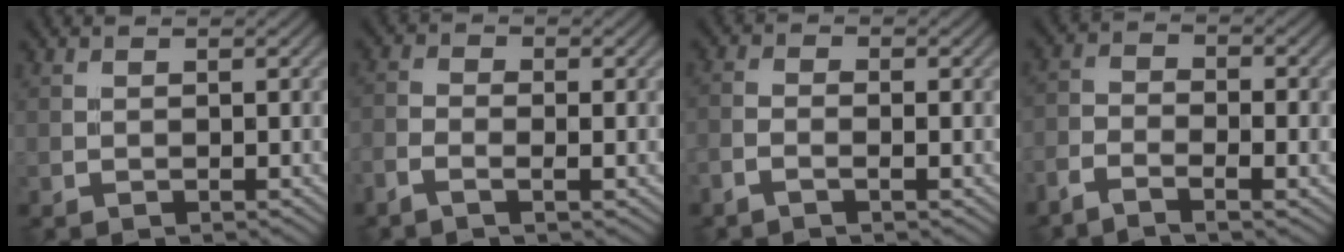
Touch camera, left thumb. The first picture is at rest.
{"total": 2.6, "force": [-1.4, 0.8, 2.0], "torque": [-0.047, -0.002, -0.036]}
{"total": 1.9, "force": [-1.1, 0.5, 1.5], "torque": [-0.034, 0.002, -0.027]}
{"total": 4.3, "force": [-3.0, 1.3, 2.8], "torque": [-0.066, -0.008, -0.070]}